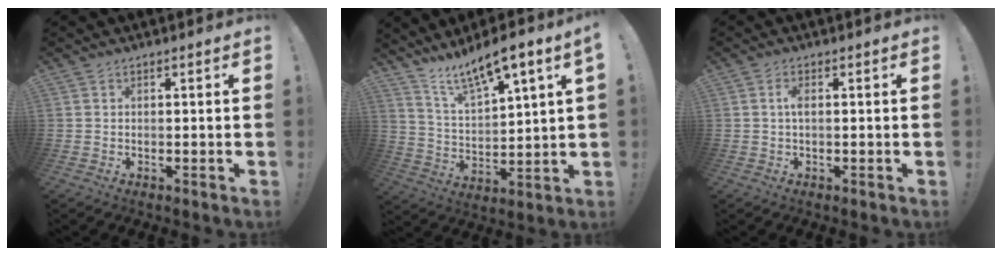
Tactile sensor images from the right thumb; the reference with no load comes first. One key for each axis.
{"total": 10.1, "fx": 8.7, "fy": 1.3, "fz": 5.1, "tx": -0.102, "ty": -0.064, "tz": 0.148}
{"total": 2.1, "fx": 0.0, "fy": 0.7, "fz": 2.0, "tx": -0.032, "ty": 0.002, "tz": -0.004}